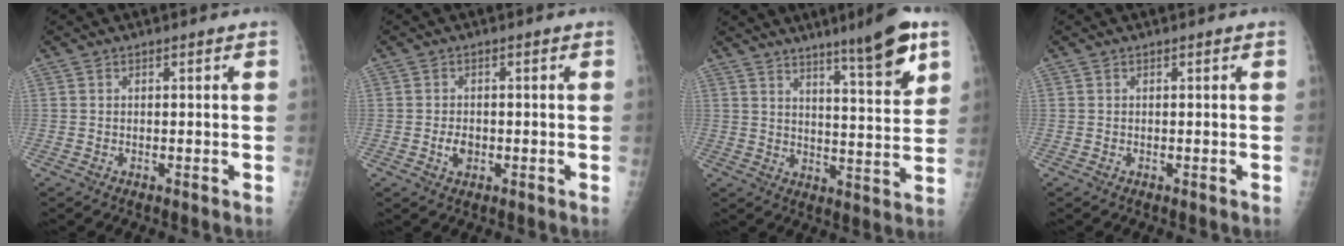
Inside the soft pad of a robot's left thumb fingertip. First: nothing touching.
{"total": 2.9, "force": [-0.8, 2.0, 1.9], "torque": [-0.027, 0.004, -0.012]}
{"total": 12.2, "force": [7.5, 1.5, 9.4], "torque": [-0.127, -0.042, 0.113]}
{"total": 0.0}